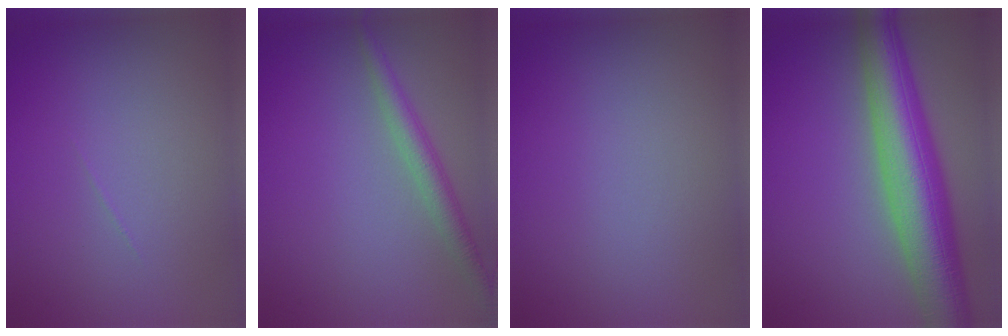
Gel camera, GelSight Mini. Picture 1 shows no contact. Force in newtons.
{"total": 2.5, "press": 2.5, "slide": 0.1}
{"total": 0.0}
{"total": 9.3, "press": 9.3, "slide": 0.4}